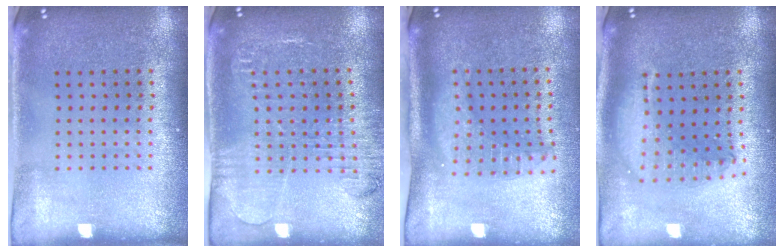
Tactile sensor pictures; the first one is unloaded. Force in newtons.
{"total": 2.0, "press": 2.0, "slide": 0.1}
{"total": 1.9, "press": 1.5, "slide": 1.2}
{"total": 1.9, "press": 1.6, "slide": 1.1}